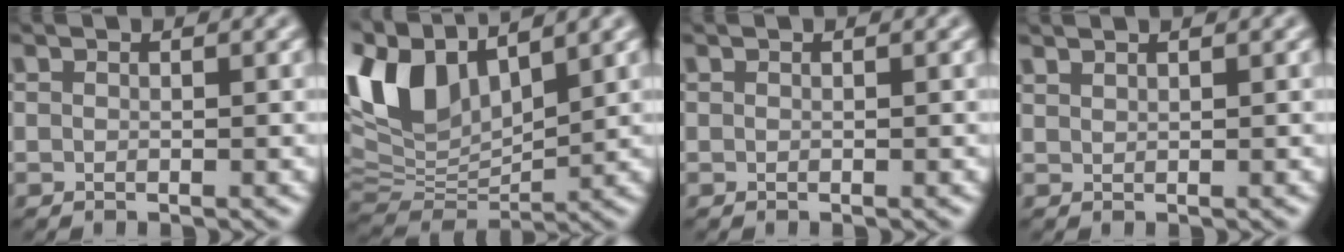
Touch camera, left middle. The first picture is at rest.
{"total": 10.1, "force": [5.2, 5.4, 6.7], "torque": [-0.160, 0.015, 0.099]}
{"total": 0.0}
{"total": 0.7, "force": [0.7, 0.0, 0.1], "torque": [-0.004, 0.001, 0.016]}